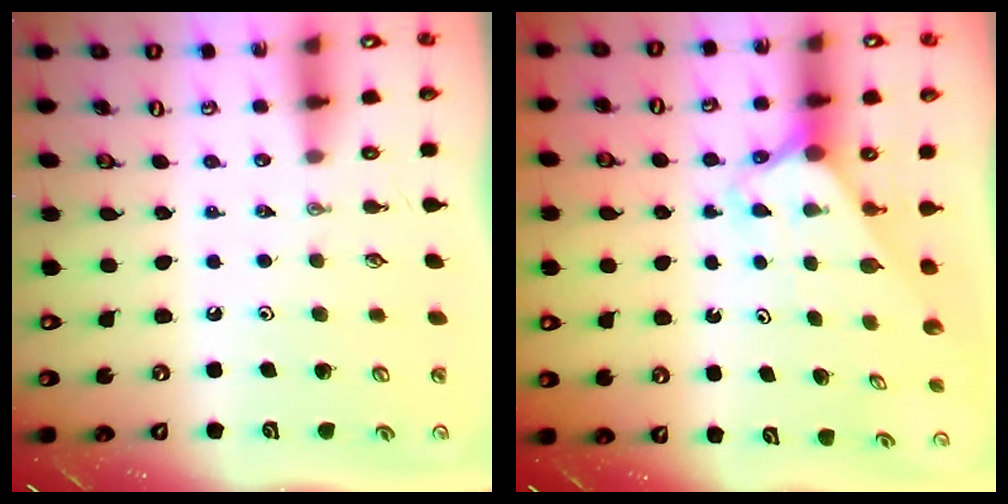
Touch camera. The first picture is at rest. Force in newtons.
{"total": 2.4, "press": 2.4, "slide": 0.2}